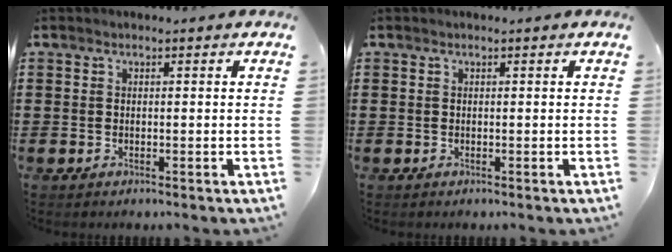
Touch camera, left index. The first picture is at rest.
{"total": 0.0}